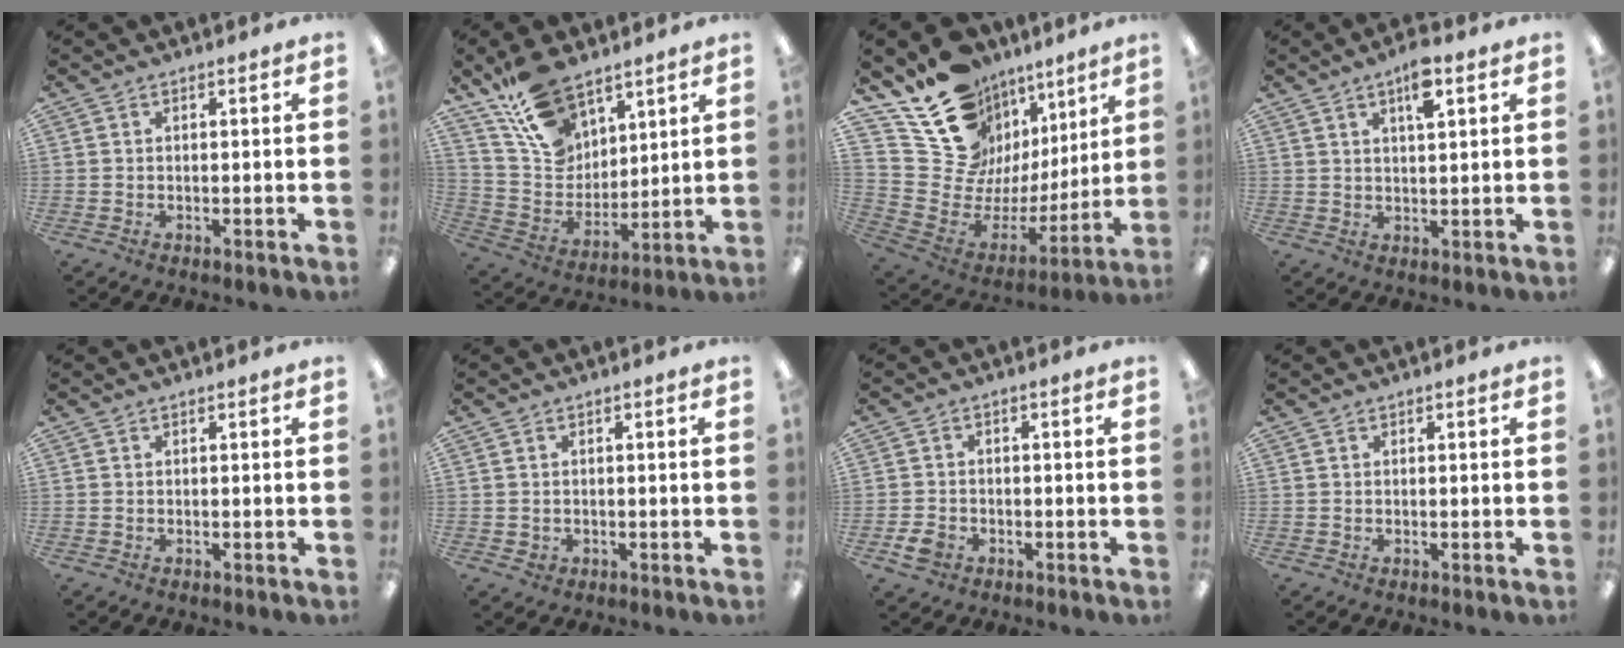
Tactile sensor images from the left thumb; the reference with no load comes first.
{"total": 15.1, "force": [10.7, 8.7, 6.2], "torque": [-0.132, -0.055, 0.209]}
{"total": 18.1, "force": [12.3, 12.0, 5.6], "torque": [-0.106, -0.094, 0.241]}
{"total": 5.8, "force": [3.6, 1.6, 4.2], "torque": [-0.068, -0.007, 0.056]}
{"total": 0.0}
{"total": 1.3, "force": [0.0, 1.3, 0.4], "torque": [-0.001, 0.001, -0.004]}
{"total": 3.7, "force": [-1.8, 2.7, 1.7], "torque": [-0.039, 0.005, -0.036]}
{"total": 0.0}